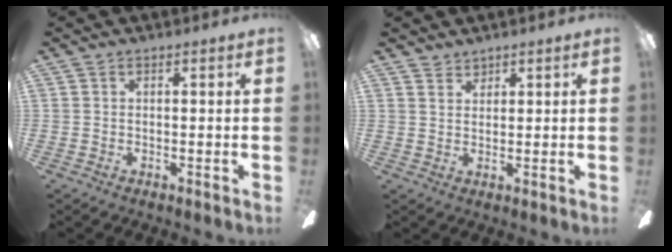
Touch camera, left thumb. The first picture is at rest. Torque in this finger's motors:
{"motor_torque": [0.05, -0.02, -0.17, -0.19, 0.01]}